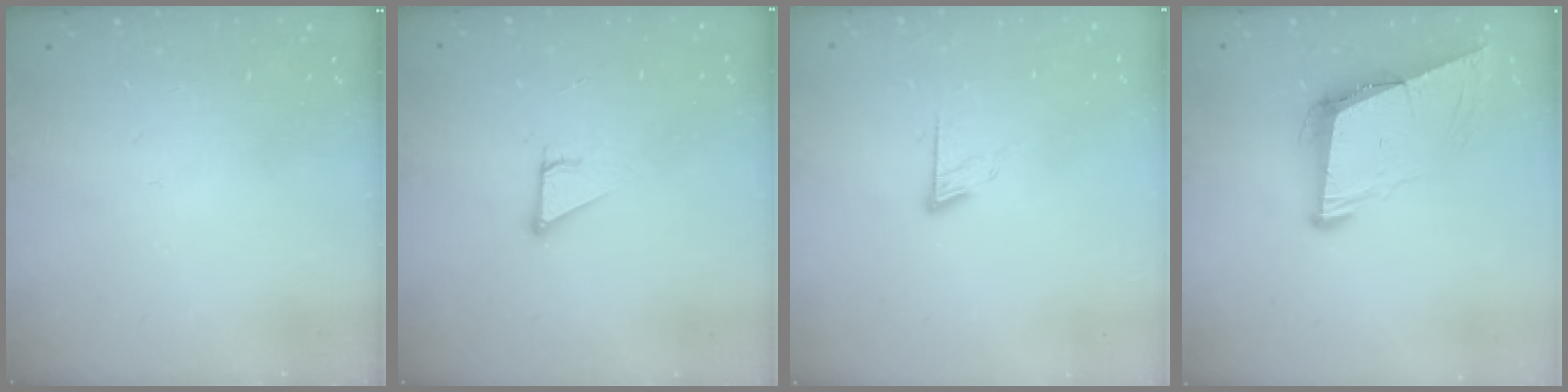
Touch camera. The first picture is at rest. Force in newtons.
{"total": 2.9, "press": 2.9, "slide": 0.2}
{"total": 5.7, "press": 5.7, "slide": 0.6}
{"total": 8.6, "press": 7.8, "slide": 3.6}